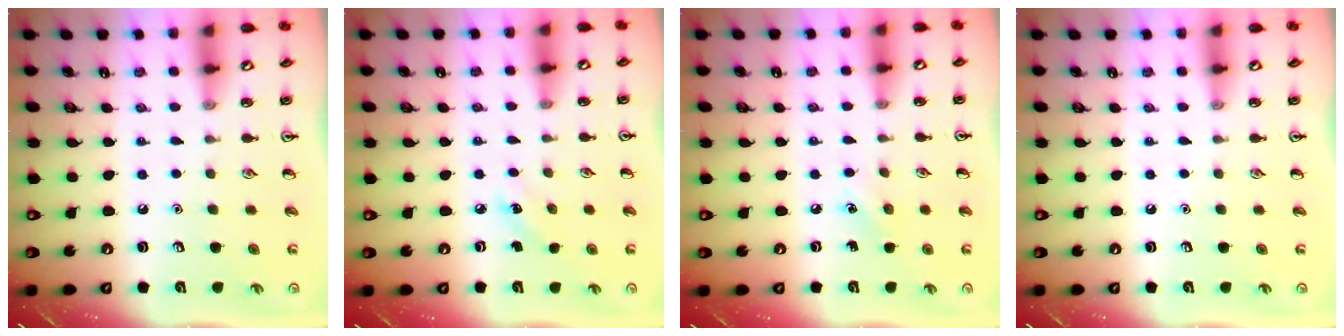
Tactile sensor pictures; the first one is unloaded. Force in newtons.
{"total": 4.2, "press": 4.0, "slide": 1.4}
{"total": 4.3, "press": 4.0, "slide": 1.5}
{"total": 0.0}